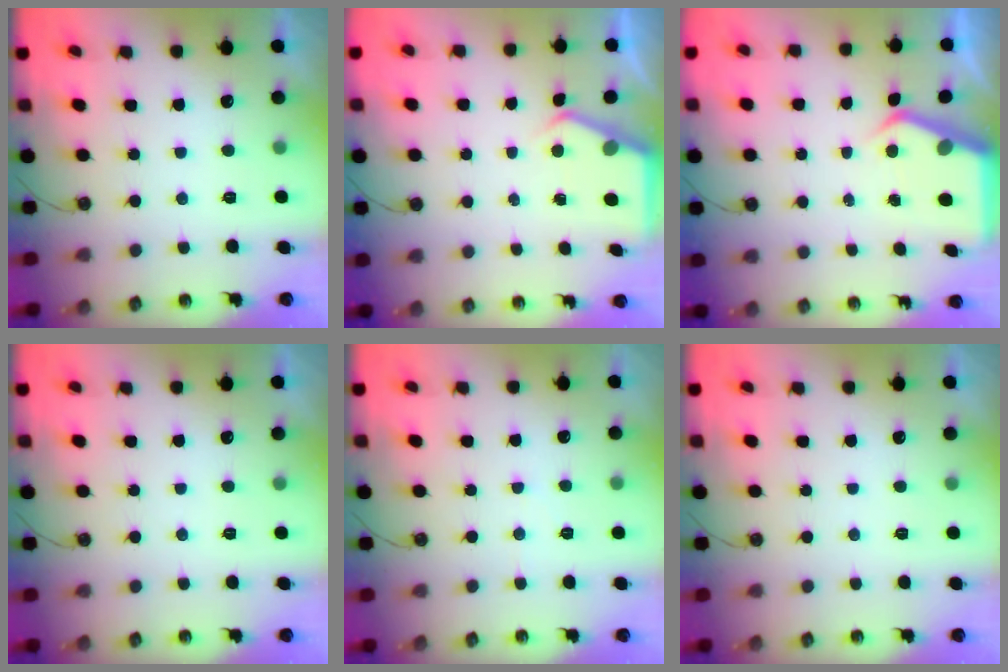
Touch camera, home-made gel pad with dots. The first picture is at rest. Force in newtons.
{"total": 3.9, "press": 3.9, "slide": 0.2}
{"total": 4.4, "press": 4.4, "slide": 0.4}
{"total": 0.0}
{"total": 3.4, "press": 3.3, "slide": 0.6}
{"total": 0.0}